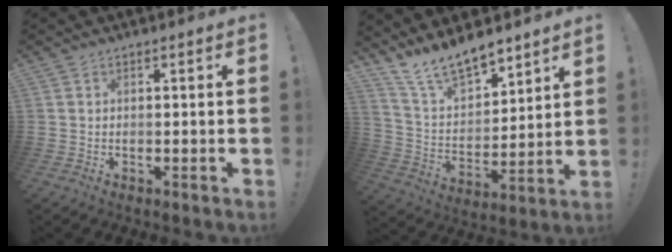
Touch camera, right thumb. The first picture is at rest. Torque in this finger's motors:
{"motor_torque": [0.08, 0.42, 0.96, 0.95, 0.05]}